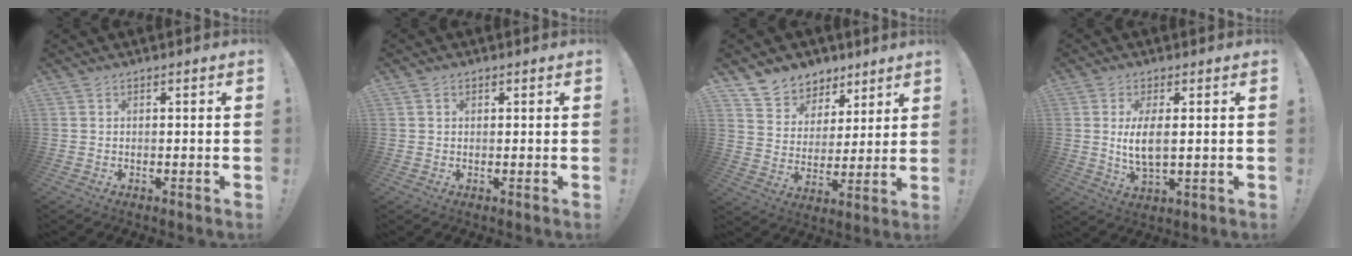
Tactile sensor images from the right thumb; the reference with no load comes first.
{"total": 1.0, "force": [0.5, 0.8, 0.2], "torque": [0.001, 0.000, 0.008]}
{"total": 9.0, "force": [6.1, 6.5, 1.0], "torque": [-0.025, -0.050, 0.122]}
{"total": 7.1, "force": [0.8, 2.5, 6.5], "torque": [-0.122, -0.017, 0.009]}